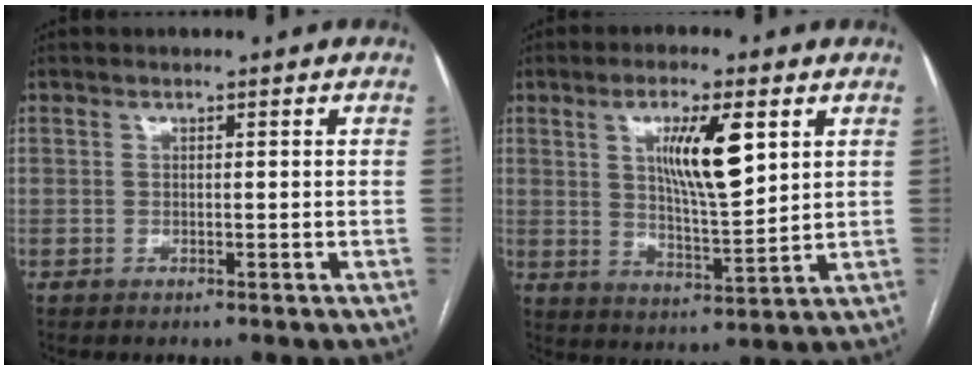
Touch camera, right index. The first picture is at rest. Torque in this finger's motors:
{"motor_torque": [0.36, 0.14, 0.36, 0.14]}